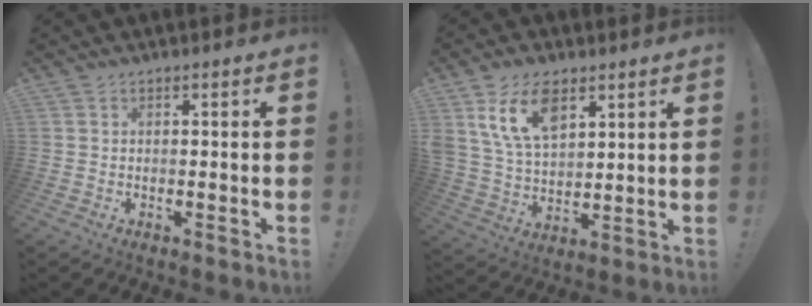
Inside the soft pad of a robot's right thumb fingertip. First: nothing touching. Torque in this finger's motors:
{"motor_torque": [1.83, 2.80, 0.79, 0.37, 0.12]}